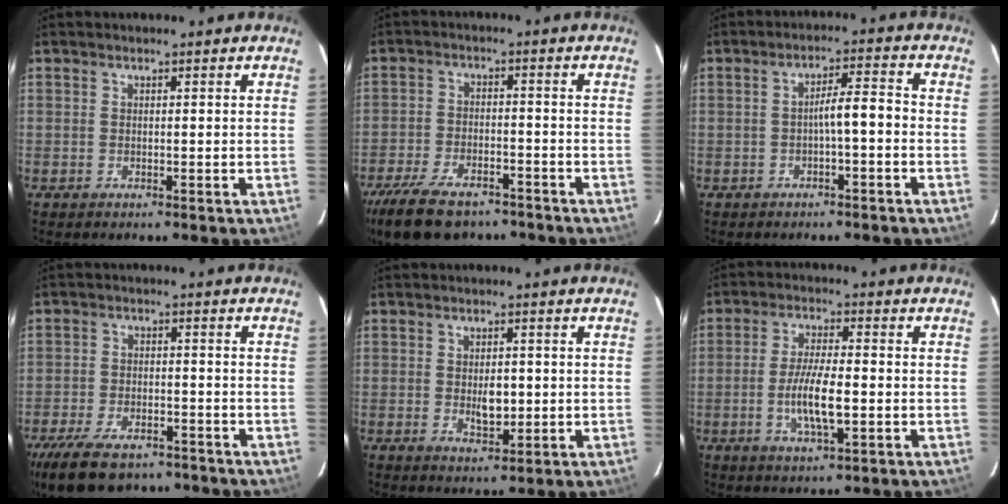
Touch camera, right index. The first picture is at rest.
{"total": 16.0, "force": [-12.0, 7.0, 8.0], "torque": [-0.187, -0.022, -0.198]}
{"total": 4.2, "force": [-1.7, 0.5, 3.8], "torque": [-0.067, 0.012, -0.023]}
{"total": 15.0, "force": [-11.1, 6.6, 7.6], "torque": [-0.178, -0.026, -0.180]}
{"total": 4.4, "force": [-0.4, 2.5, 3.6], "torque": [-0.062, -0.005, -0.001]}
{"total": 8.3, "force": [-1.9, 2.0, 7.8], "torque": [-0.153, -0.006, -0.035]}